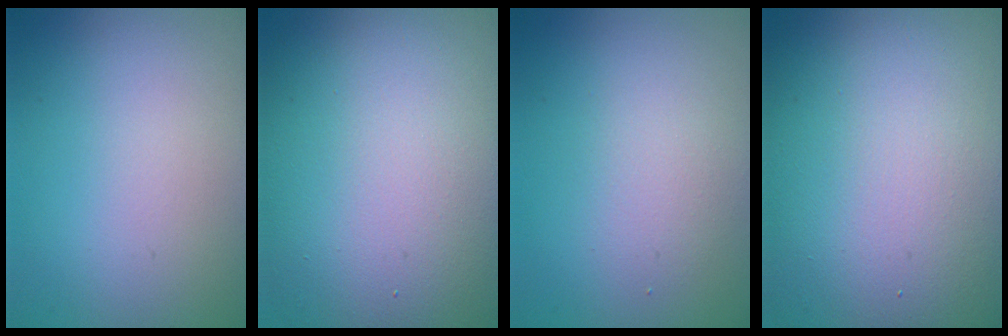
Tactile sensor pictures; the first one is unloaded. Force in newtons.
{"total": 11.7, "press": 11.7, "slide": 0.9}
{"total": 2.1, "press": 2.1, "slide": 0.2}
{"total": 21.4, "press": 21.4, "slide": 1.1}